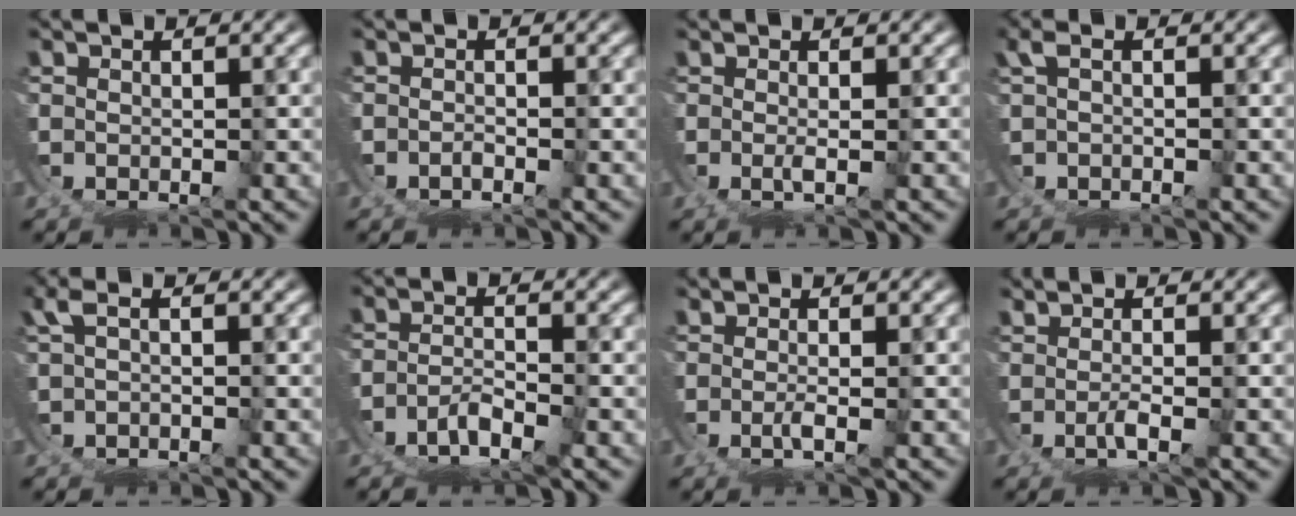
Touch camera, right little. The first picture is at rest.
{"total": 2.0, "force": [-1.6, 0.9, 0.7], "torque": [-0.018, -0.015, -0.020]}
{"total": 2.3, "force": [0.9, -1.9, 0.9], "torque": [-0.013, -0.003, 0.019]}
{"total": 2.1, "force": [0.3, 1.5, 1.4], "torque": [-0.024, 0.012, -0.001]}
{"total": 2.6, "force": [0.8, 1.8, 1.7], "torque": [-0.029, 0.015, 0.007]}
{"total": 4.1, "force": [-2.8, 2.4, 1.8], "torque": [-0.040, -0.020, -0.037]}
{"total": 2.5, "force": [1.1, -1.8, 1.2], "torque": [-0.015, 0.001, 0.021]}
{"total": 2.5, "force": [1.3, -1.6, 1.5], "torque": [-0.014, 0.005, 0.021]}